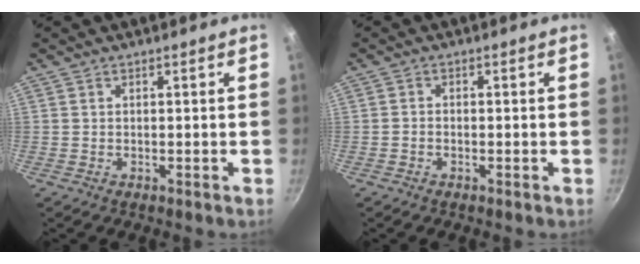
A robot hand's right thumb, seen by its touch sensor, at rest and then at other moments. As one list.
[{"total": 1.0, "force": [-0.6, 0.6, 0.5], "torque": [-0.012, 0.006, -0.015]}]